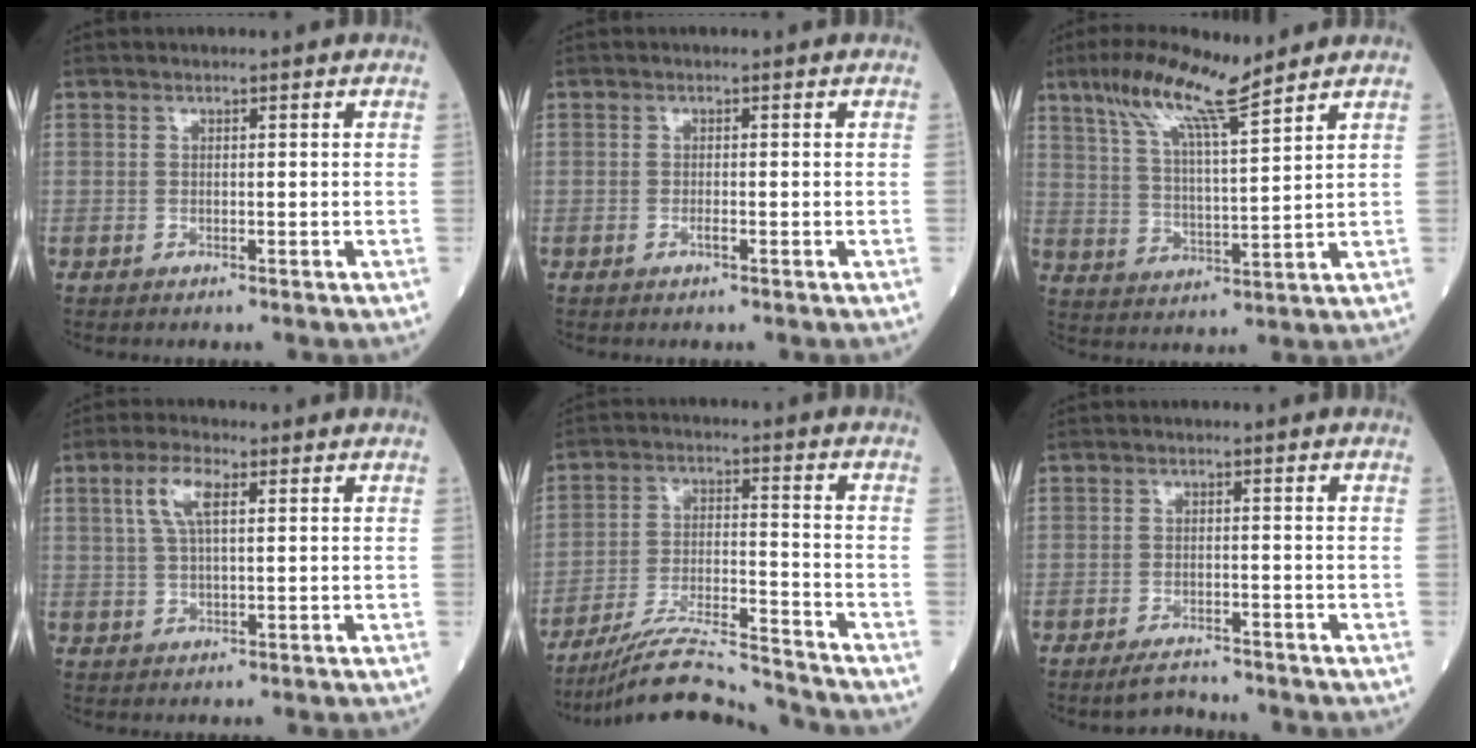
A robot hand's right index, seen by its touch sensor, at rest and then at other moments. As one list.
[{"total": 0.8, "force": [-0.4, 0.0, 0.7], "torque": [-0.013, 0.001, -0.006]}, {"total": 10.7, "force": [7.6, 0.7, 7.4], "torque": [-0.143, 0.010, 0.139]}, {"total": 5.3, "force": [2.0, 1.5, 4.7], "torque": [-0.102, 0.012, 0.041]}, {"total": 11.9, "force": [-11.4, -1.1, 3.1], "torque": [-0.055, 0.003, -0.208]}, {"total": 3.1, "force": [-3.0, 0.4, 0.7], "torque": [-0.016, -0.011, -0.050]}]